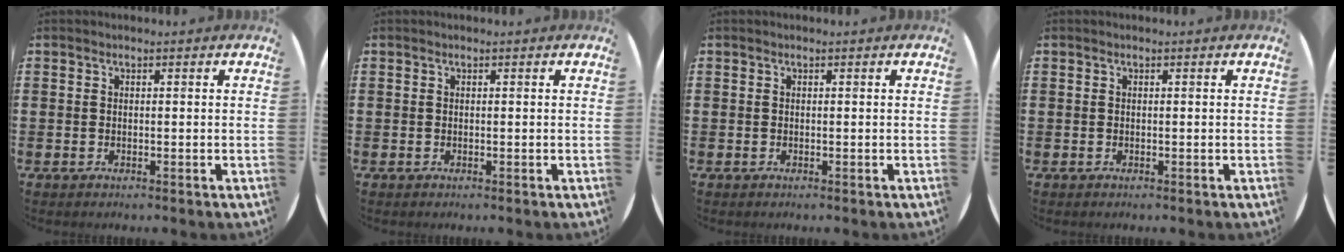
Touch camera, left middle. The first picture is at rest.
{"total": 0.0}
{"total": 0.0}
{"total": 0.0}